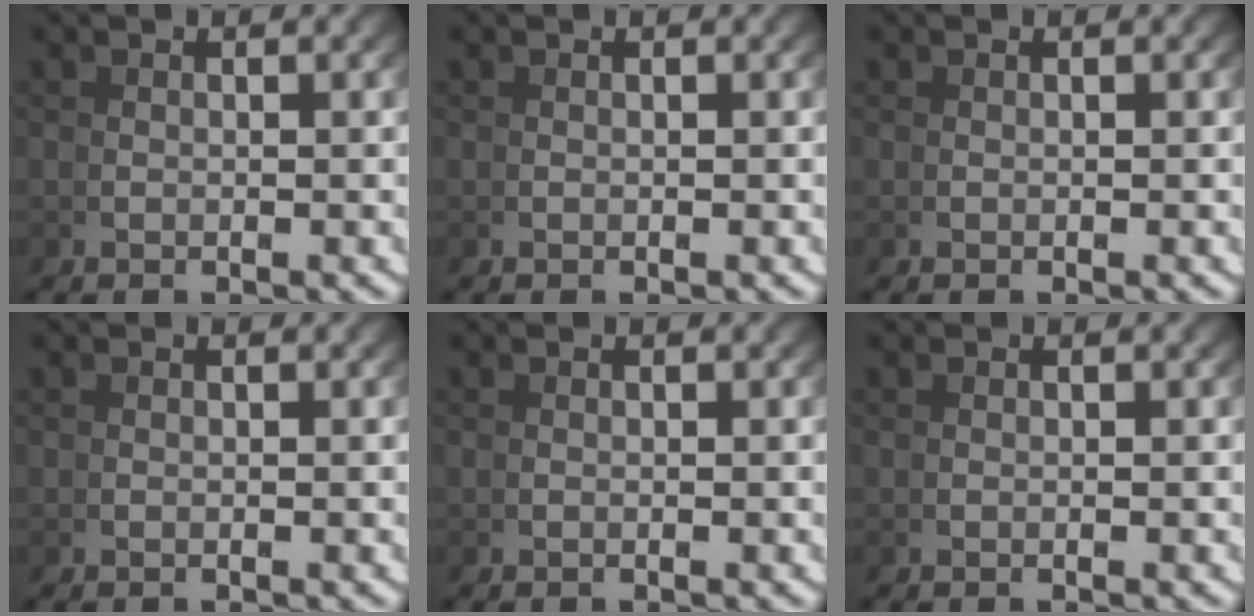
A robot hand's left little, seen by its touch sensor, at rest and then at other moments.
{"total": 0.0}
{"total": 0.0}
{"total": 0.0}
{"total": 0.0}
{"total": 0.0}